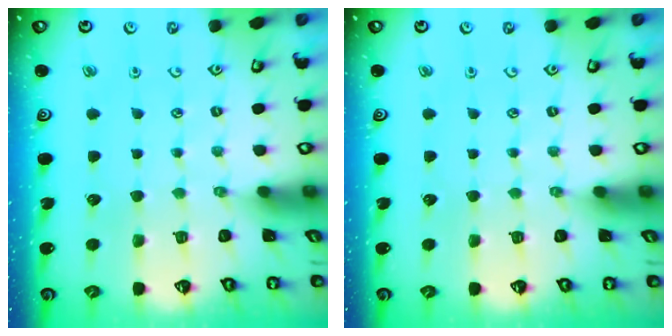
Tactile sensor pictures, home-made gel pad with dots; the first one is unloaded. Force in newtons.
{"total": 0.0}